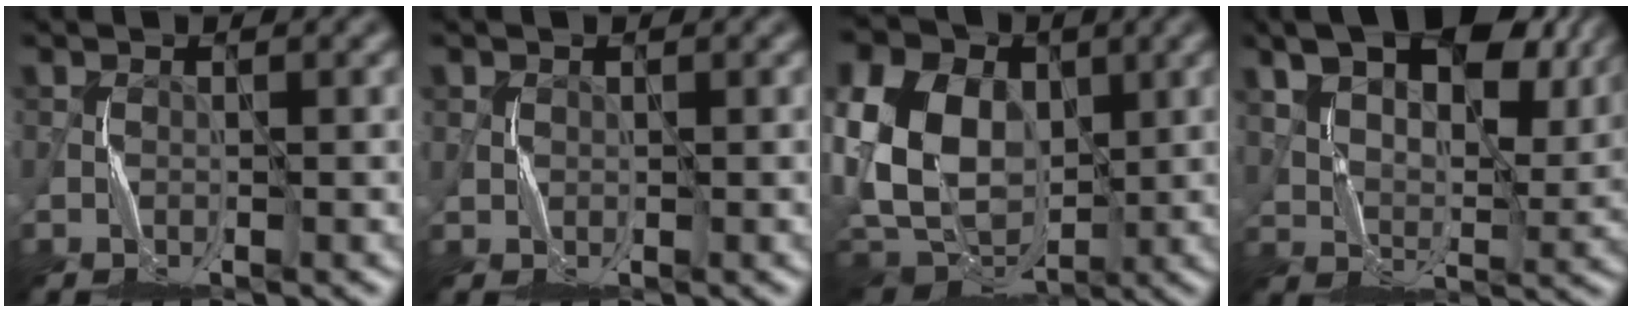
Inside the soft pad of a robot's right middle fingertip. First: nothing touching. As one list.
[{"total": 0.8, "force": [0.3, 0.8, 0.0], "torque": [0.004, -0.002, 0.009]}, {"total": 15.3, "force": [2.2, 11.5, 9.9], "torque": [-0.233, 0.018, 0.031]}, {"total": 14.0, "force": [7.9, 6.5, 9.5], "torque": [-0.155, 0.026, 0.111]}]